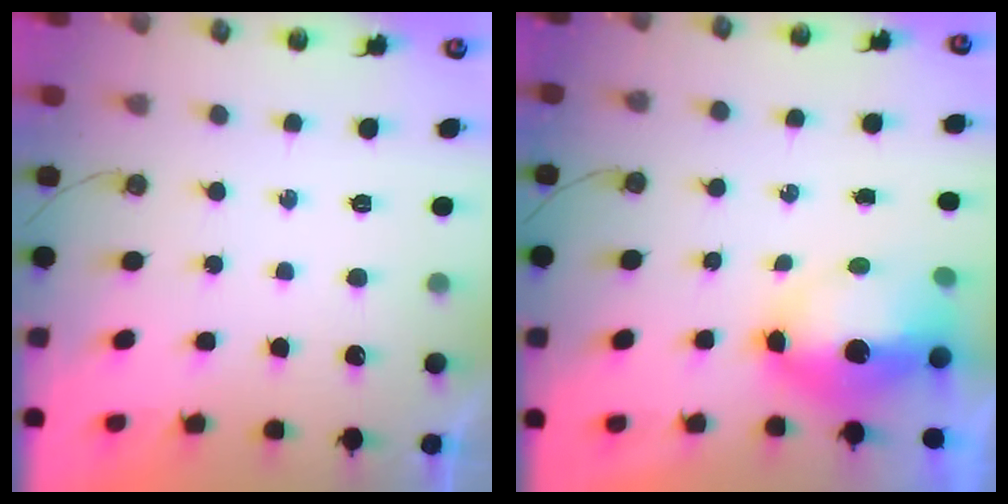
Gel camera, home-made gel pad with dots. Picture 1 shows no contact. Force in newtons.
{"total": 9.5, "press": 9.5, "slide": 1.0}